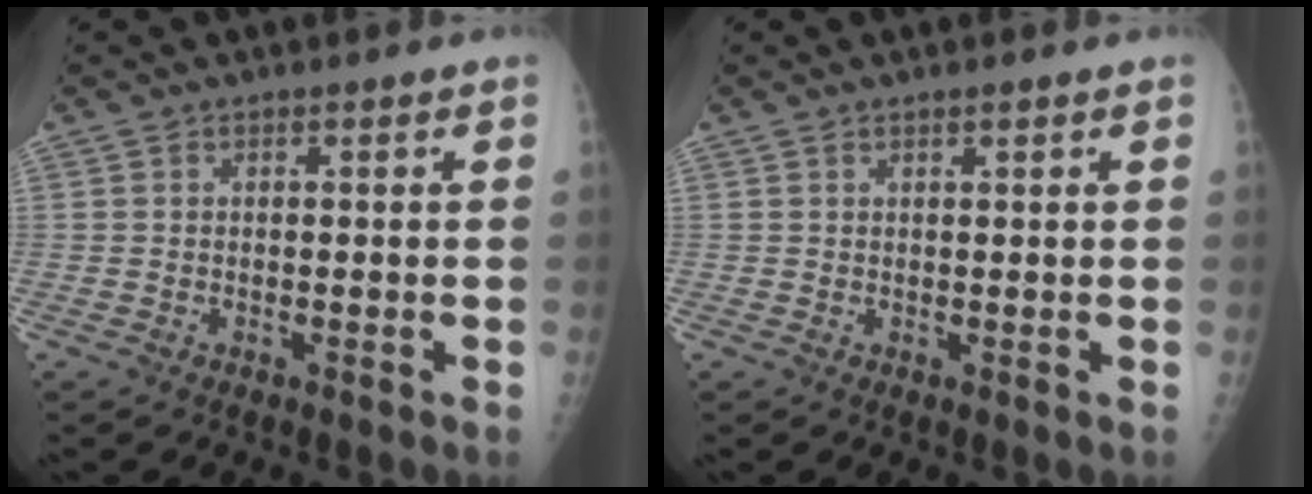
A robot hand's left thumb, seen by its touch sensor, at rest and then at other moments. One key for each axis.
{"total": 0.9, "fx": 0.7, "fy": 0.2, "fz": 0.6, "tx": -0.008, "ty": -0.004, "tz": 0.012}